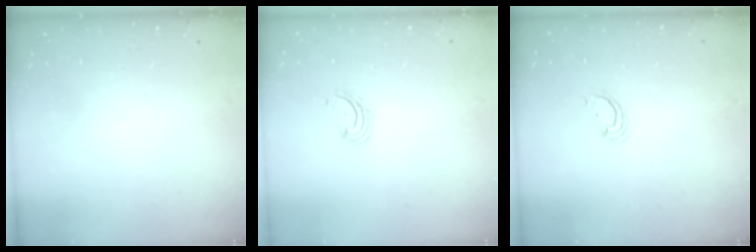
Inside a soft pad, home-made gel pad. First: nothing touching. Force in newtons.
{"total": 1.6, "press": 1.6, "slide": 0.2}
{"total": 2.7, "press": 2.7, "slide": 0.2}